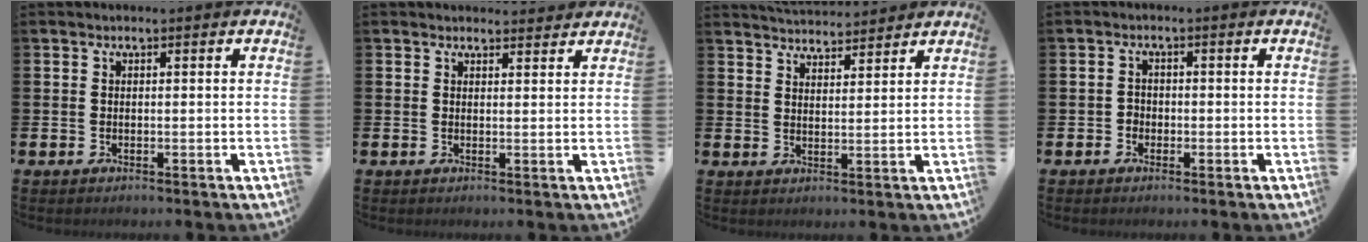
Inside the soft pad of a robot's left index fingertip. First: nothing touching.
{"total": 1.8, "force": [1.8, 0.4, -0.1], "torque": [0.009, -0.009, 0.030]}
{"total": 4.3, "force": [4.3, 0.3, -0.2], "torque": [-0.005, -0.025, 0.078]}
{"total": 1.5, "force": [-0.8, 1.2, 0.3], "torque": [-0.005, 0.002, -0.019]}